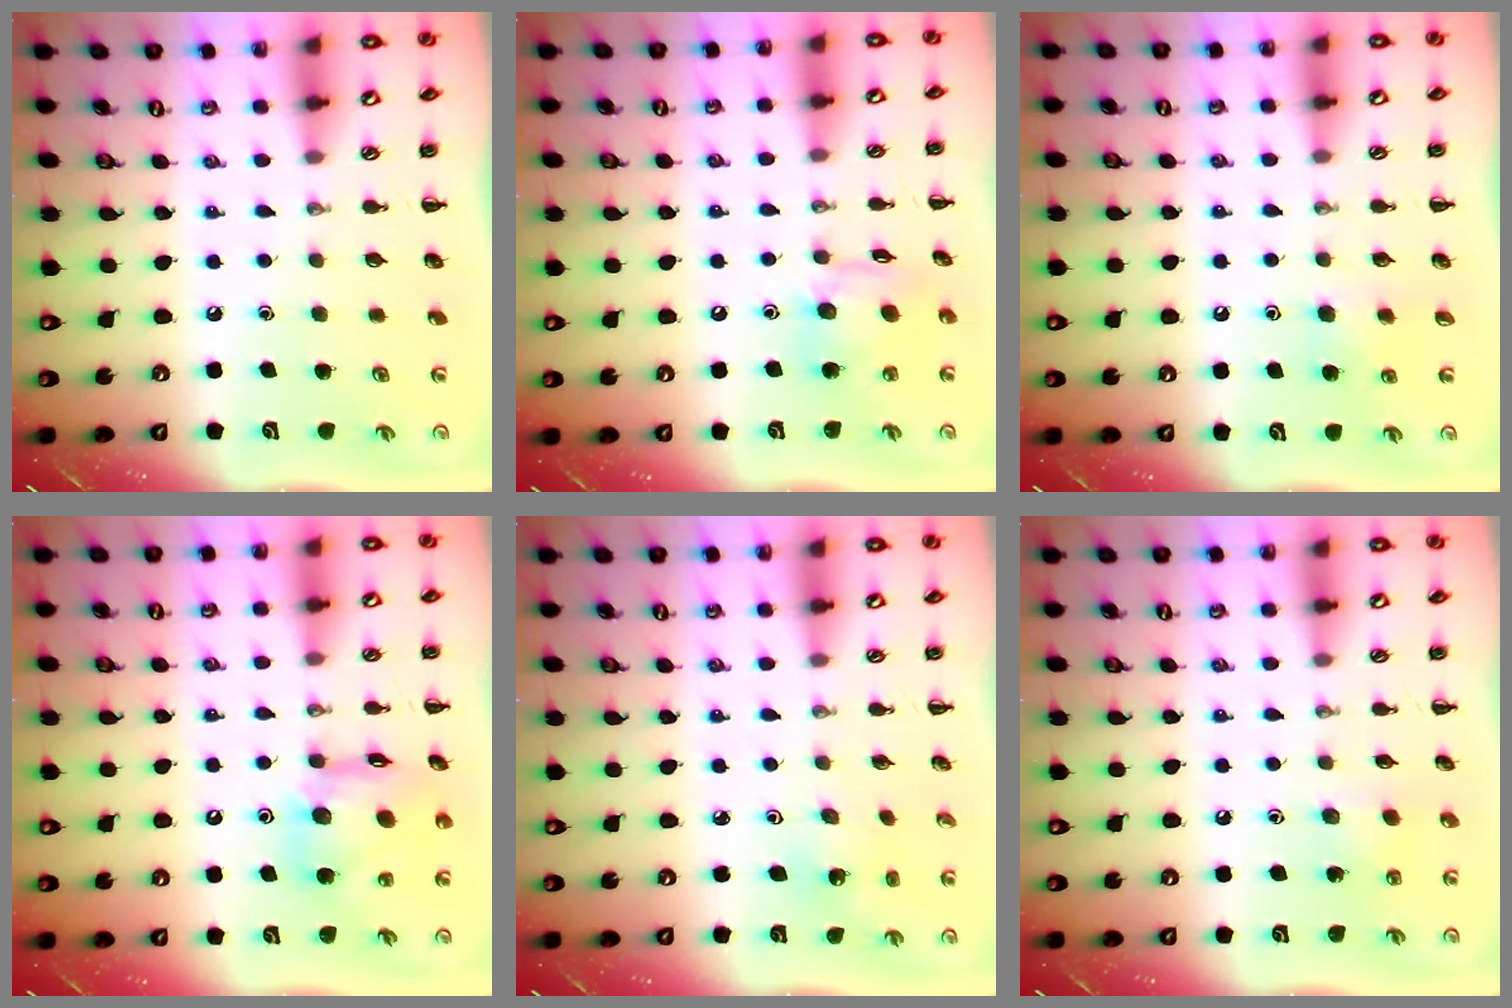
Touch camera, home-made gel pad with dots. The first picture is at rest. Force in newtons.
{"total": 10.4, "press": 10.3, "slide": 1.5}
{"total": 5.4, "press": 5.1, "slide": 1.6}
{"total": 13.5, "press": 13.2, "slide": 3.0}
{"total": 2.3, "press": 2.2, "slide": 0.8}
{"total": 4.1, "press": 3.9, "slide": 1.3}